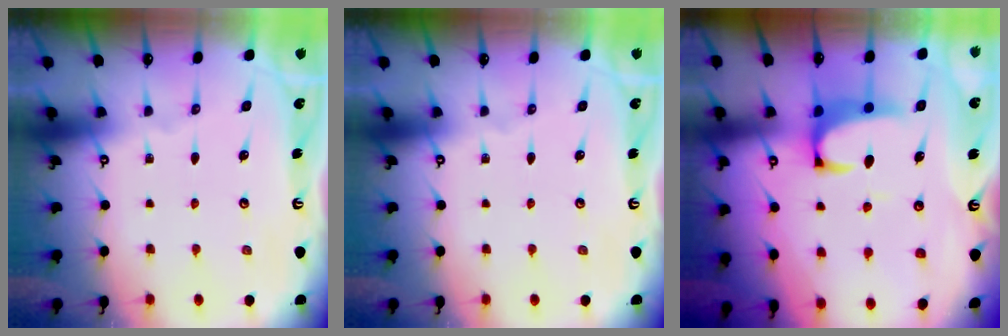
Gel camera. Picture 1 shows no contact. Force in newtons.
{"total": 0.0}
{"total": 2.5, "press": 2.3, "slide": 0.9}